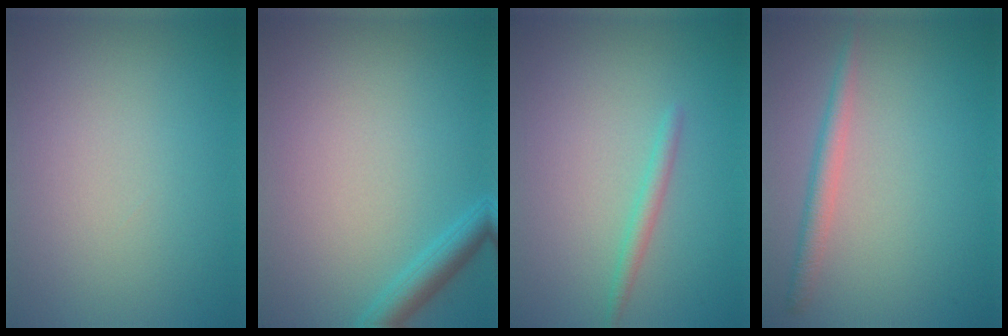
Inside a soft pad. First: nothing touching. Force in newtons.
{"total": 2.3, "press": 2.3, "slide": 0.1}
{"total": 1.3, "press": 1.3, "slide": 0.0}
{"total": 2.0, "press": 2.0, "slide": 0.1}